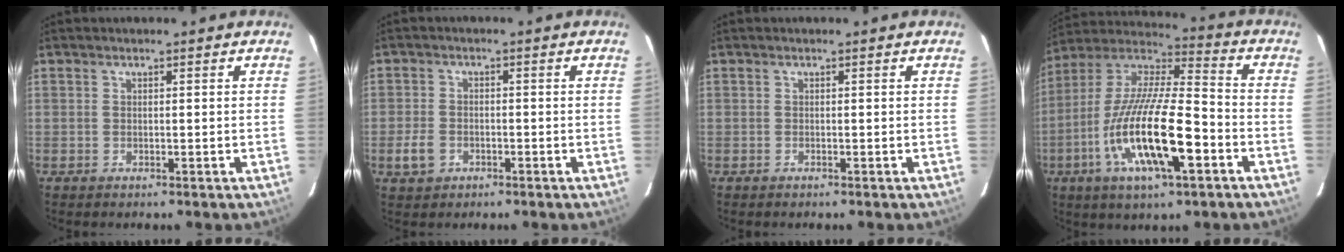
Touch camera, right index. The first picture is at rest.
{"total": 4.5, "force": [-2.0, 3.4, 2.1], "torque": [-0.056, 0.004, -0.034]}
{"total": 0.0}
{"total": 20.8, "force": [-7.6, 5.4, 18.6], "torque": [-0.358, -0.027, -0.145]}